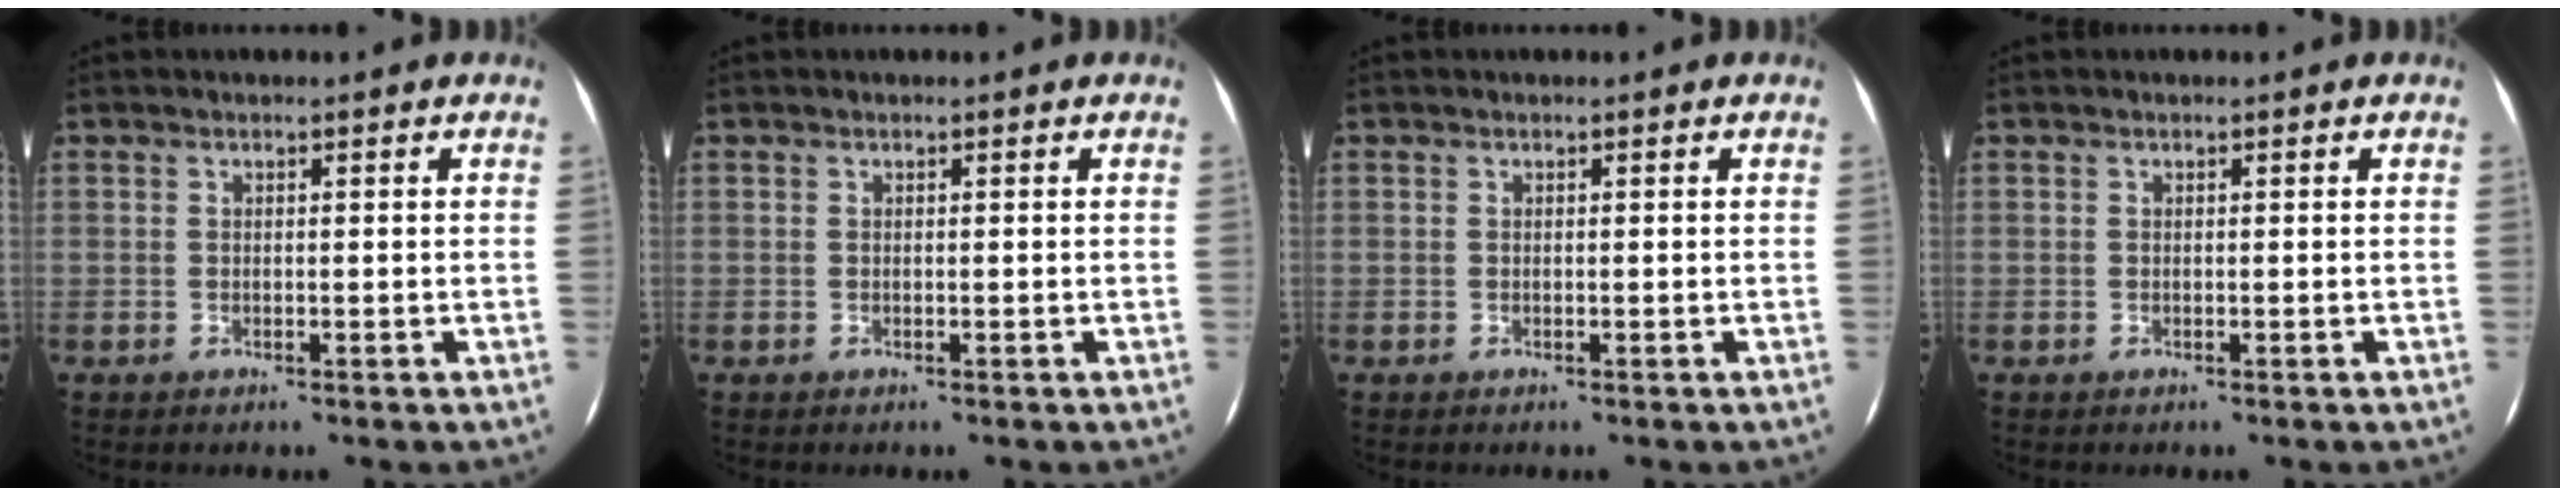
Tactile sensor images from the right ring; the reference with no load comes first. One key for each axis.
{"total": 0.0}
{"total": 0.0}
{"total": 0.0}